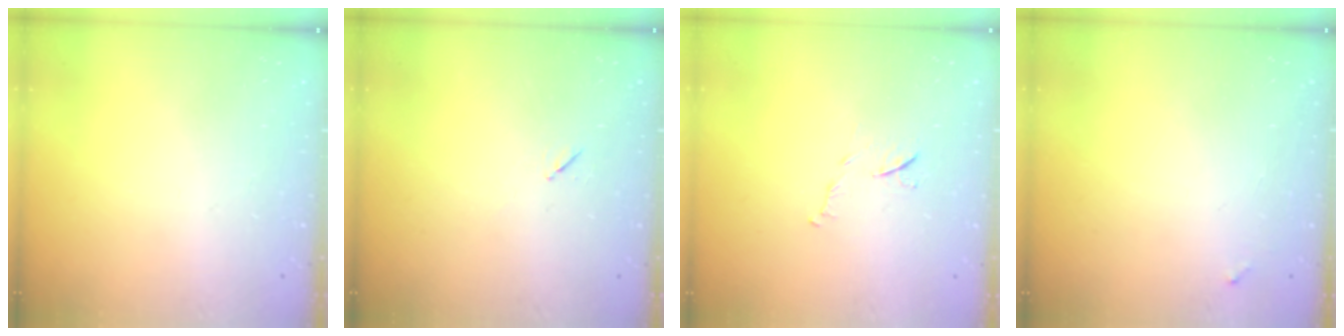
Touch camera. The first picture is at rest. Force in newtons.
{"total": 4.3, "press": 3.9, "slide": 1.8}
{"total": 6.0, "press": 6.0, "slide": 0.6}
{"total": 3.9, "press": 3.9, "slide": 0.3}